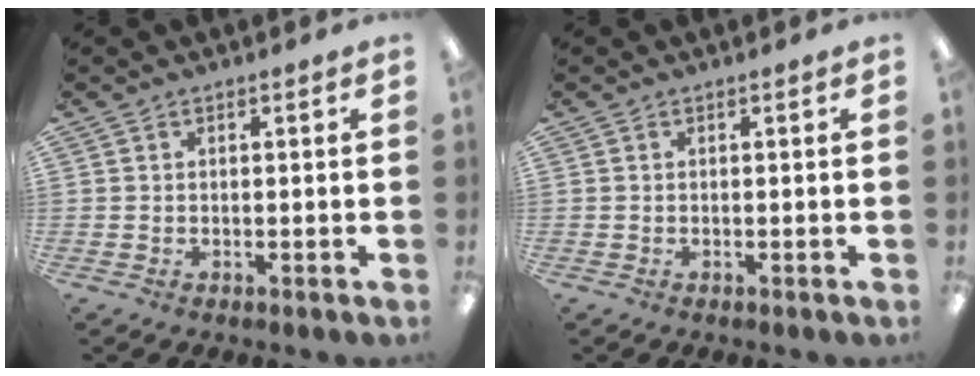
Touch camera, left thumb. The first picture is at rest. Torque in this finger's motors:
{"motor_torque": [-0.01, 0.01, 0.17, 0.02, 0.00]}